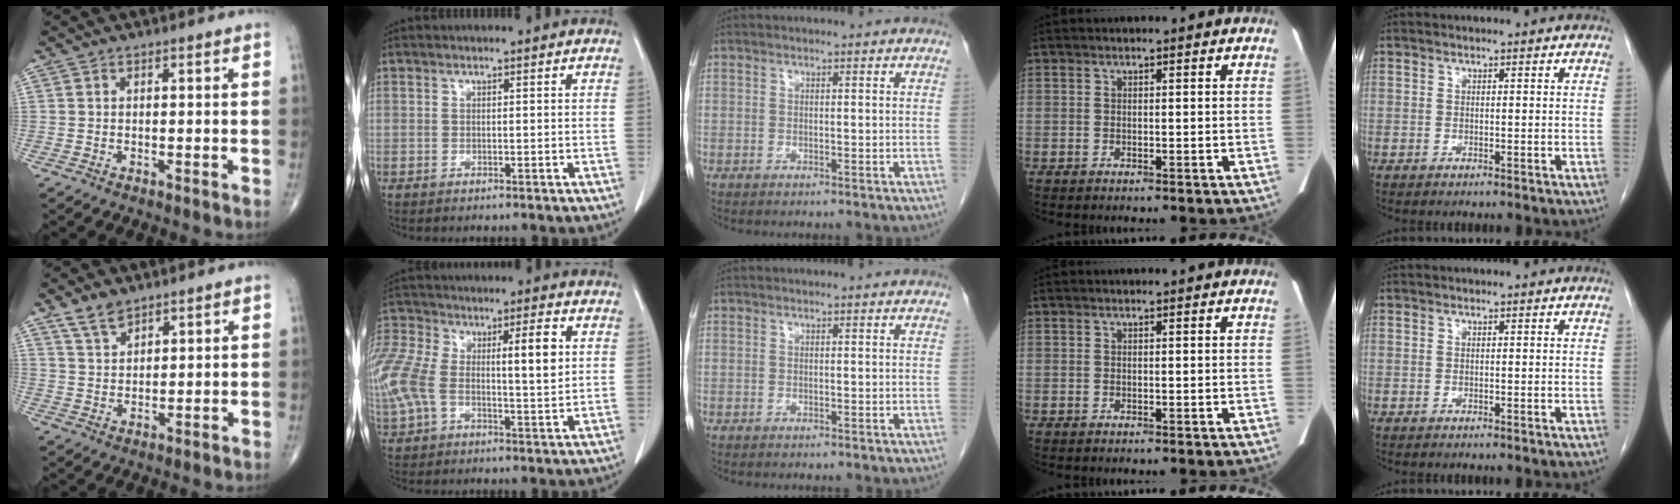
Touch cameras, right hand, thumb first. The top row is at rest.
{"thumb": {"total": 4.4, "force": [3.4, 2.2, 1.9], "torque": [-0.025, -0.019, 0.070]}, "index": {"total": 19.6, "force": [1.8, 9.1, 17.2], "torque": [-0.389, 0.037, 0.032]}}